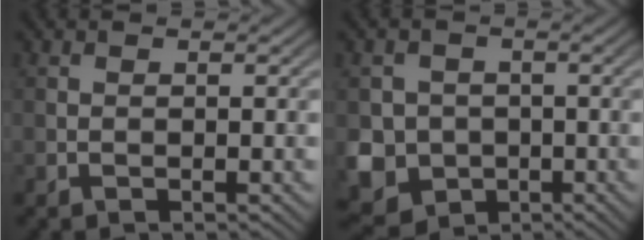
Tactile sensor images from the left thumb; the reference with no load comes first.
{"total": 7.6, "force": [-2.0, 7.0, 2.0], "torque": [-0.068, -0.024, -0.056]}